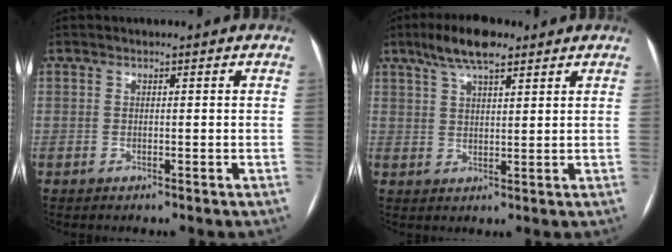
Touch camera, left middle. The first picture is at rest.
{"total": 7.5, "force": [5.2, 1.8, 5.1], "torque": [-0.100, 0.017, 0.093]}